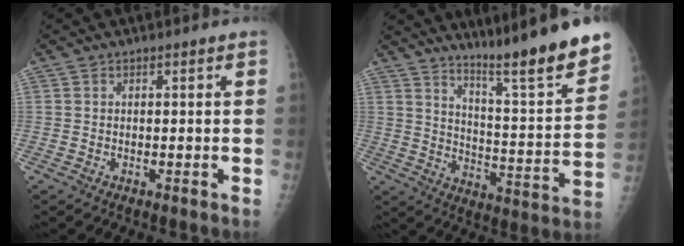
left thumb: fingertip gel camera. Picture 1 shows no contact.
{"total": 18.4, "force": [14.9, -0.1, 10.8], "torque": [-0.137, -0.114, 0.226]}